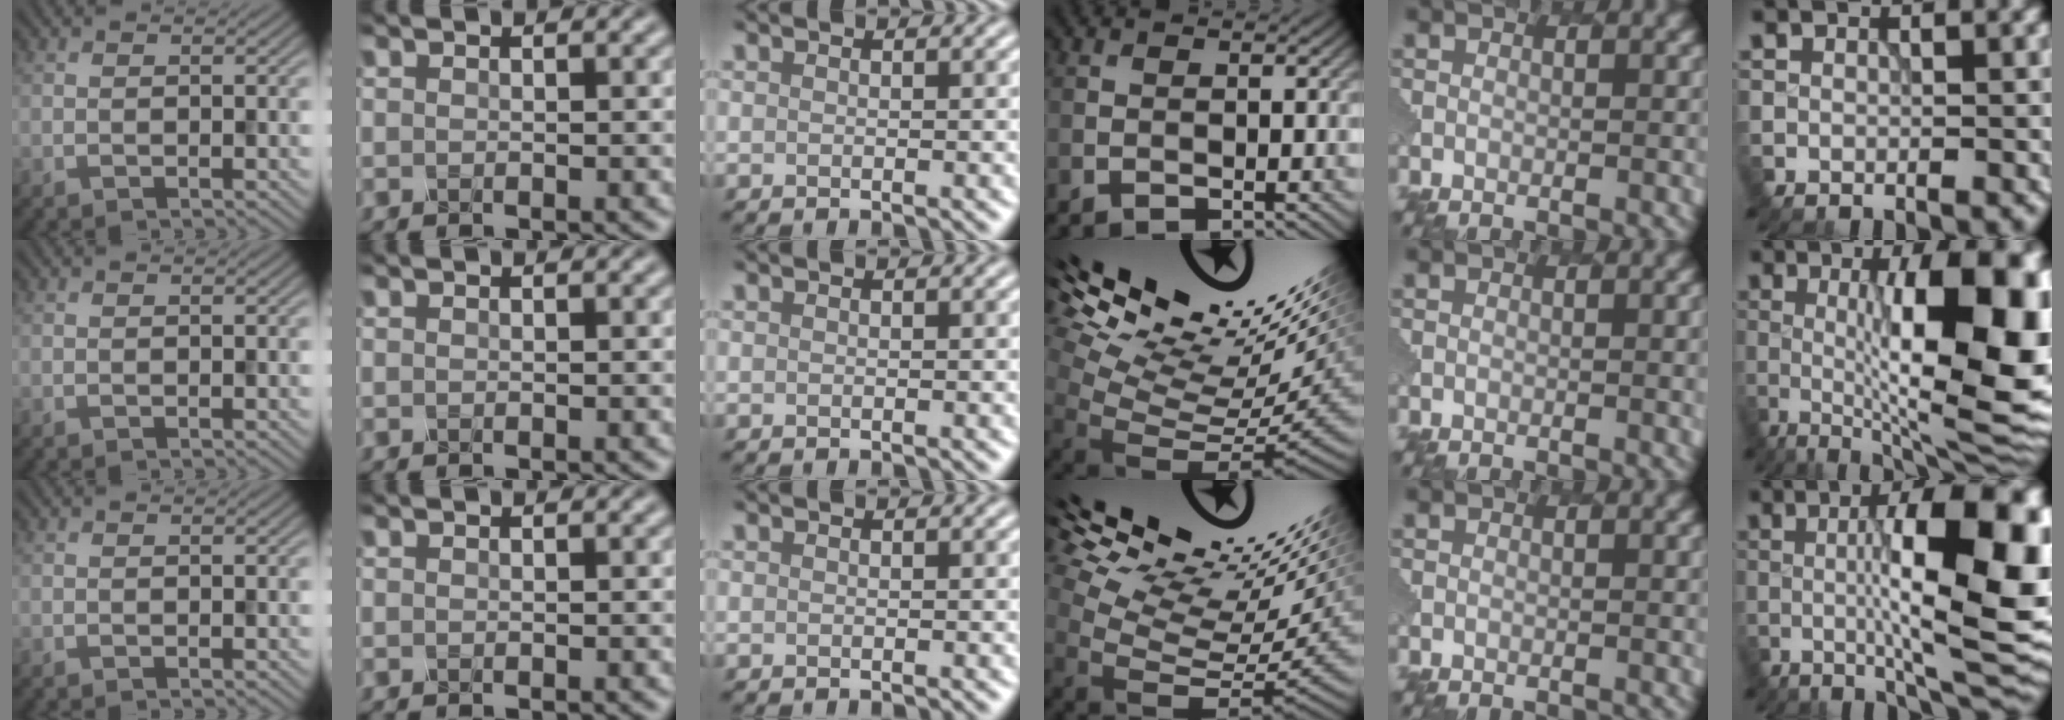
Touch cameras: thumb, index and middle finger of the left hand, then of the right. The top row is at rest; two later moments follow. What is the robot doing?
{"motion": "dispense", "object": "syringe"}